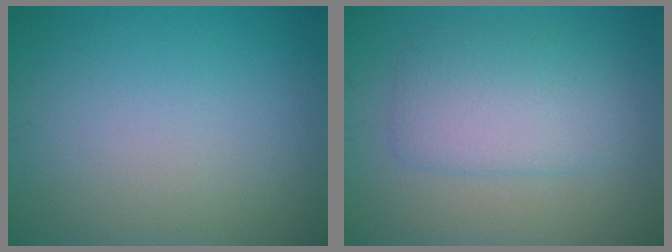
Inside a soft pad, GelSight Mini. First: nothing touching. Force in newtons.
{"total": 4.6, "press": 4.5, "slide": 0.2}